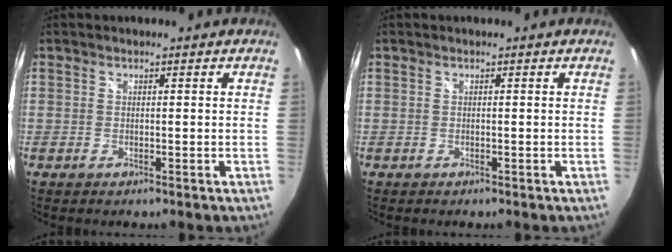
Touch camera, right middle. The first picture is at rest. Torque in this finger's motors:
{"motor_torque": [0.05, -0.12, 0.00, 0.00]}